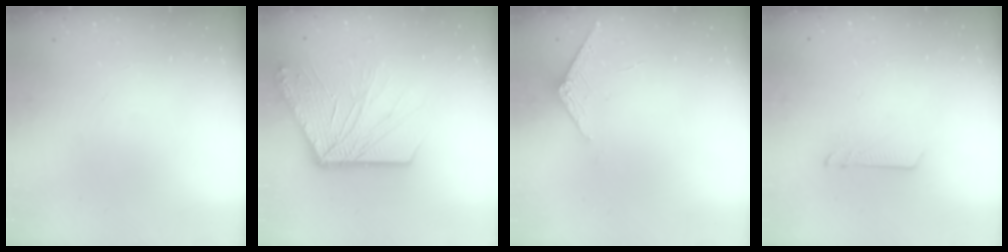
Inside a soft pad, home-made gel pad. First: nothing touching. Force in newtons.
{"total": 18.3, "press": 18.2, "slide": 1.6}
{"total": 2.7, "press": 2.7, "slide": 0.3}
{"total": 3.9, "press": 3.8, "slide": 0.5}